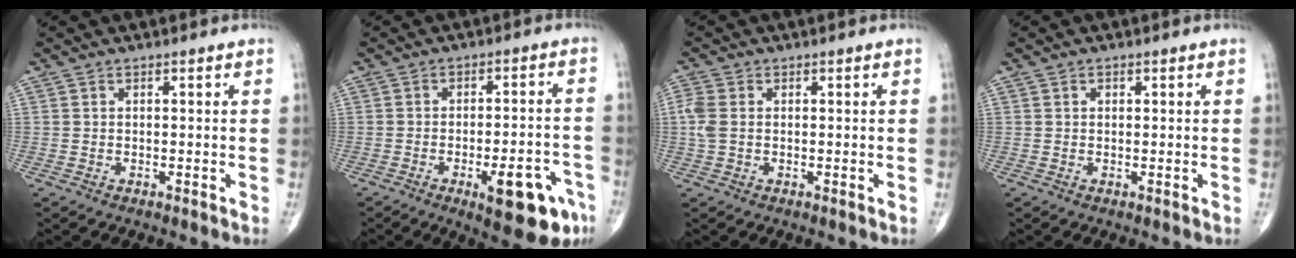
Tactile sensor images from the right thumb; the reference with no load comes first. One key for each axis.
{"total": 13.1, "fx": -6.4, "fy": 4.3, "fz": 10.5, "tx": -0.119, "ty": 0.029, "tz": -0.077}
{"total": 3.5, "fx": 0.1, "fy": 2.3, "fz": 2.6, "tx": -0.085, "ty": 0.004, "tz": 0.000}
{"total": 0.7, "fx": 0.2, "fy": 0.5, "fz": 0.3, "tx": -0.002, "ty": -0.001, "tz": 0.004}